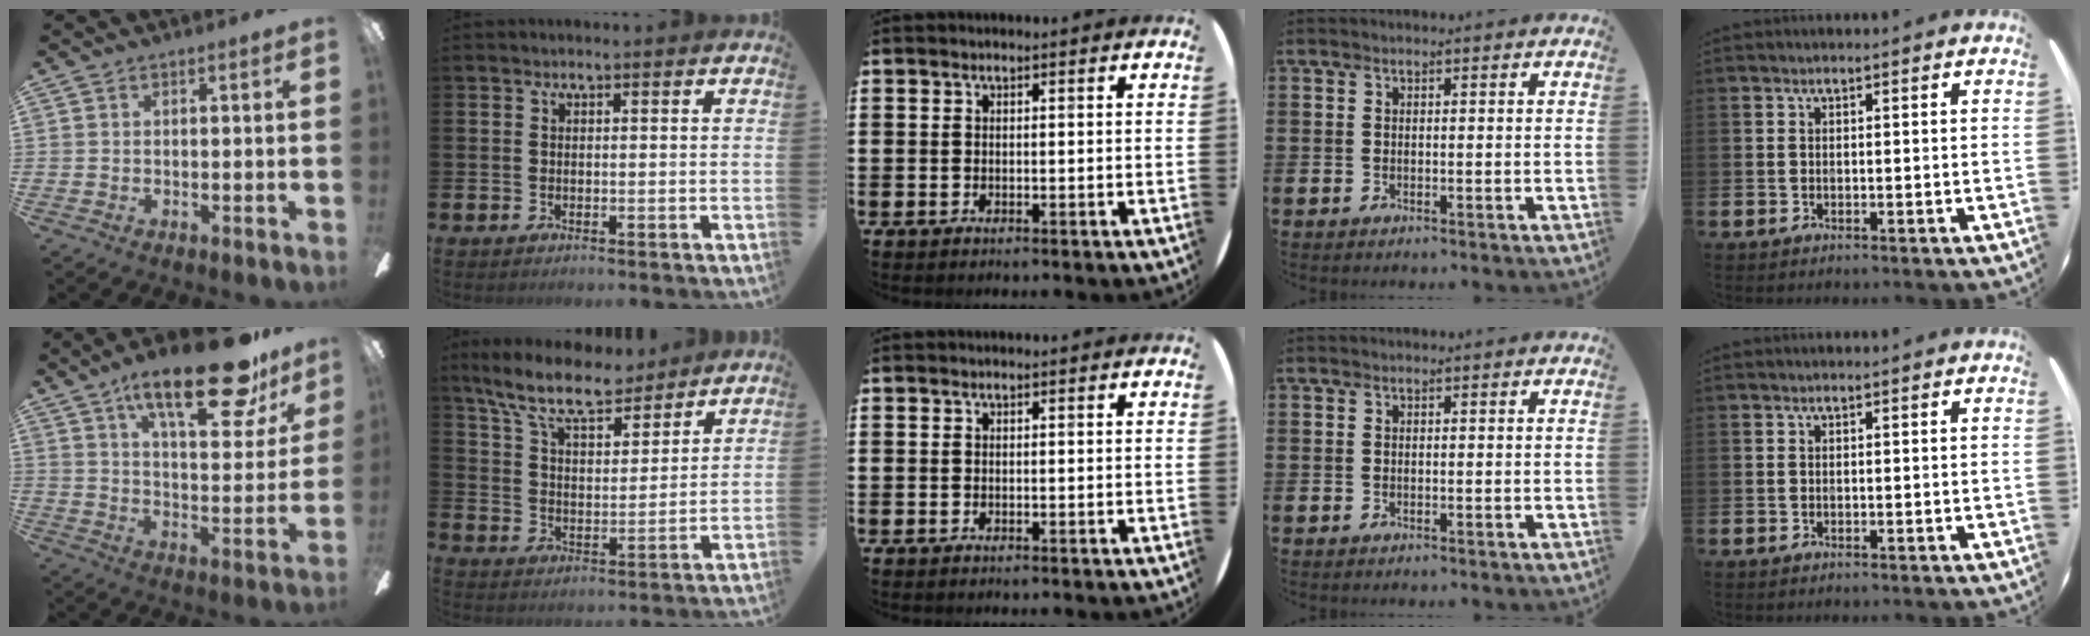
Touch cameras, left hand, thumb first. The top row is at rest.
{"thumb": {"total": 23.5, "force": [15.5, 7.5, 16.0], "torque": [-0.240, -0.086, 0.246]}, "index": {"total": 10.2, "force": [8.9, 2.8, 4.2], "torque": [-0.112, -0.041, 0.160]}}